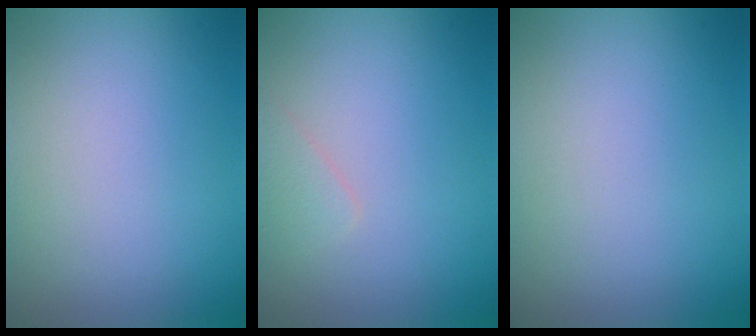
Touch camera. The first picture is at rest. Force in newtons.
{"total": 1.1, "press": 1.1, "slide": 0.1}
{"total": 0.0}